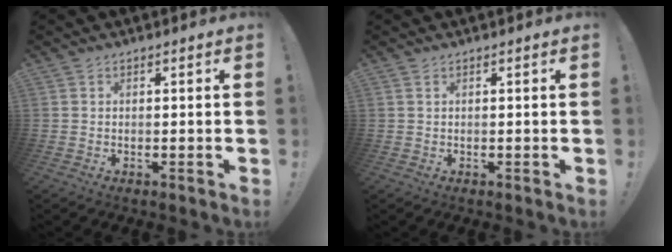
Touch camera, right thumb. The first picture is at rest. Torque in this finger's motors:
{"motor_torque": [0.03, -0.03, -0.28, 0.26, 0.00]}